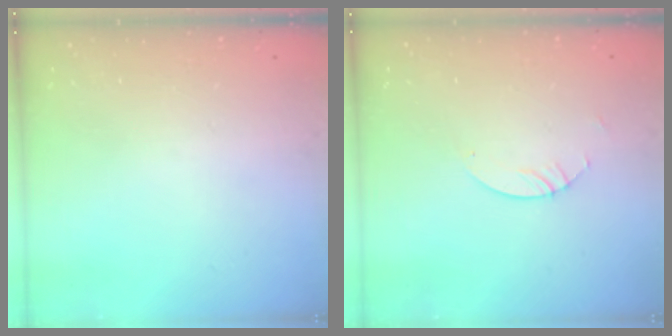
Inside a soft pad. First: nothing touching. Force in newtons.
{"total": 2.4, "press": 2.4, "slide": 0.2}